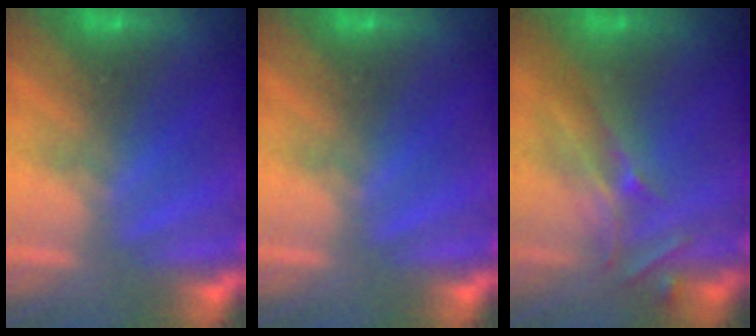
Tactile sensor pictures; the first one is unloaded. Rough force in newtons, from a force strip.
{"total": 0.0}
{"total": 2.6}